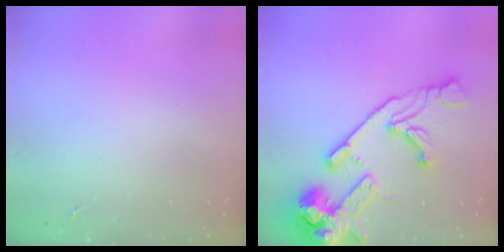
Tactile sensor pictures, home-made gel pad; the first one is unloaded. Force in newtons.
{"total": 23.6, "press": 23.4, "slide": 3.5}